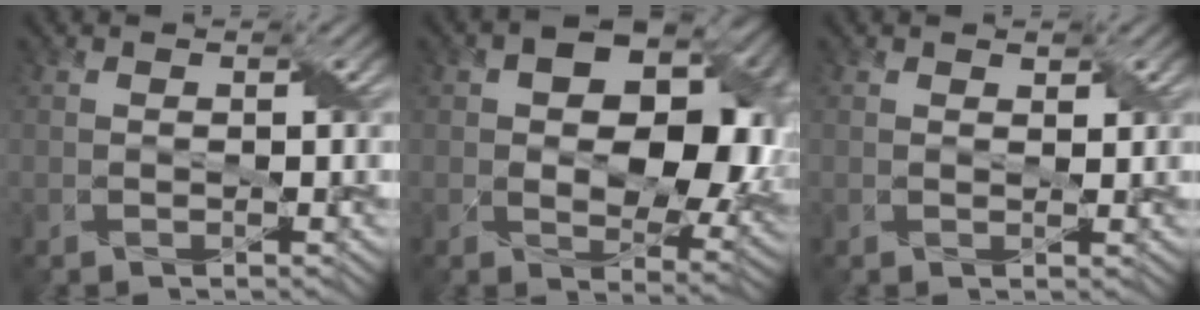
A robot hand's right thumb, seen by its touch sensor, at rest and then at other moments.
{"total": 14.5, "force": [2.8, 8.8, 11.2], "torque": [-0.144, -0.001, 0.051]}
{"total": 0.9, "force": [0.7, 0.4, 0.3], "torque": [-0.011, -0.005, 0.017]}